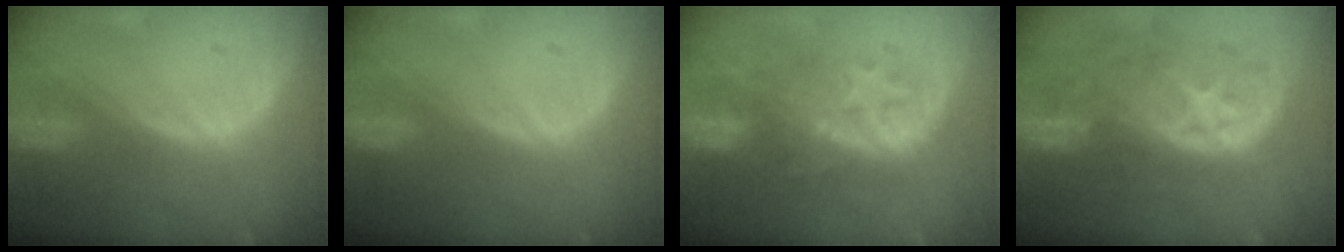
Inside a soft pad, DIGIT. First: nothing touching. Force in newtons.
{"total": 0.0}
{"total": 8.2, "press": 8.1, "slide": 0.8}
{"total": 11.1, "press": 9.7, "slide": 5.2}